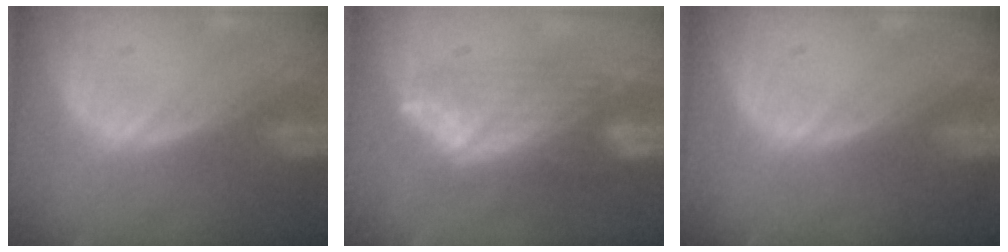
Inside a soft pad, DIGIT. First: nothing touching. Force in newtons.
{"total": 7.0, "press": 6.8, "slide": 1.9}
{"total": 0.0}